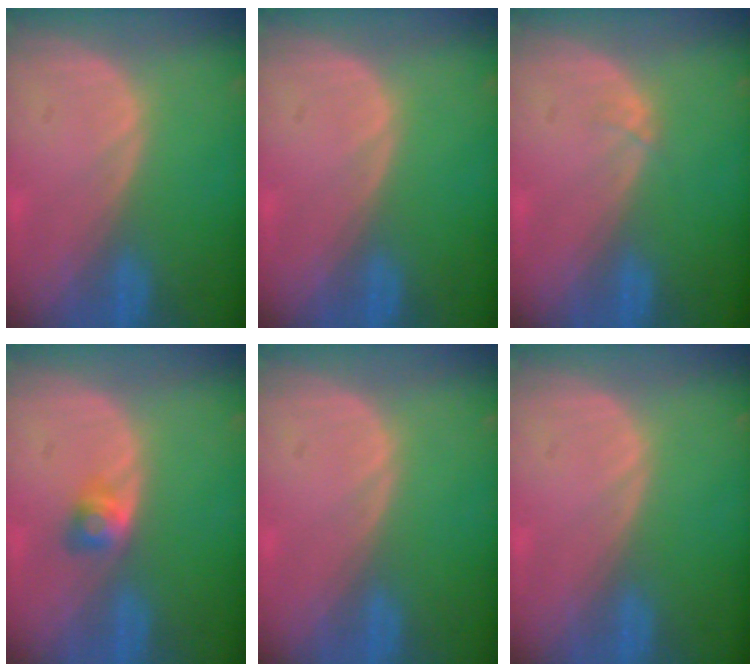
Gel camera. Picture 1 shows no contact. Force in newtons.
{"total": 0.0}
{"total": 0.5, "press": 0.5, "slide": 0.1}
{"total": 2.7, "press": 2.4, "slide": 1.1}
{"total": 0.0}
{"total": 0.0}